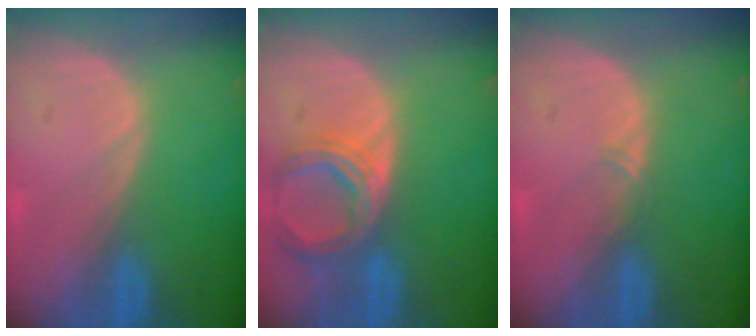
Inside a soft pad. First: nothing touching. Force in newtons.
{"total": 7.0, "press": 6.5, "slide": 2.7}
{"total": 0.8, "press": 0.7, "slide": 0.4}